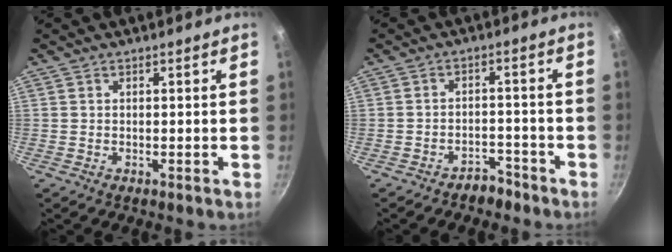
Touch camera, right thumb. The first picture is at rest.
{"total": 3.8, "force": [-3.2, 1.9, 0.9], "torque": [0.005, 0.039, -0.042]}